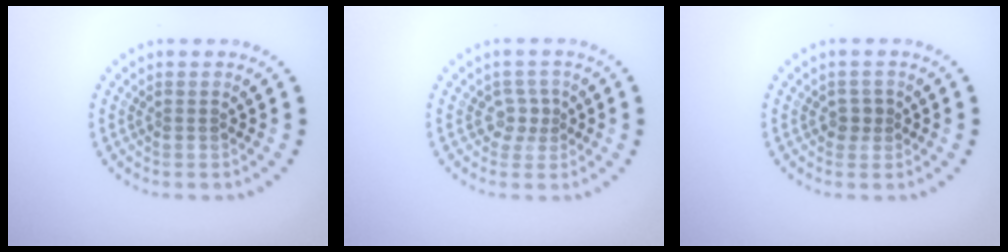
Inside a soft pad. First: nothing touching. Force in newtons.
{"total": 1.8, "press": 1.2, "slide": 1.3}
{"total": 1.3, "press": 1.2, "slide": 0.5}